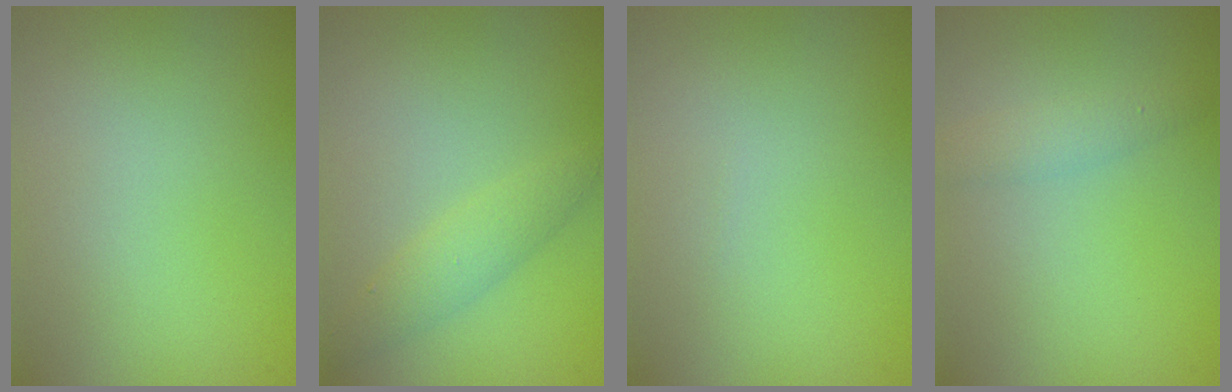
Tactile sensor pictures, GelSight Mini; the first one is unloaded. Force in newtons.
{"total": 2.1, "press": 2.1, "slide": 0.1}
{"total": 0.0}
{"total": 1.6, "press": 1.6, "slide": 0.1}